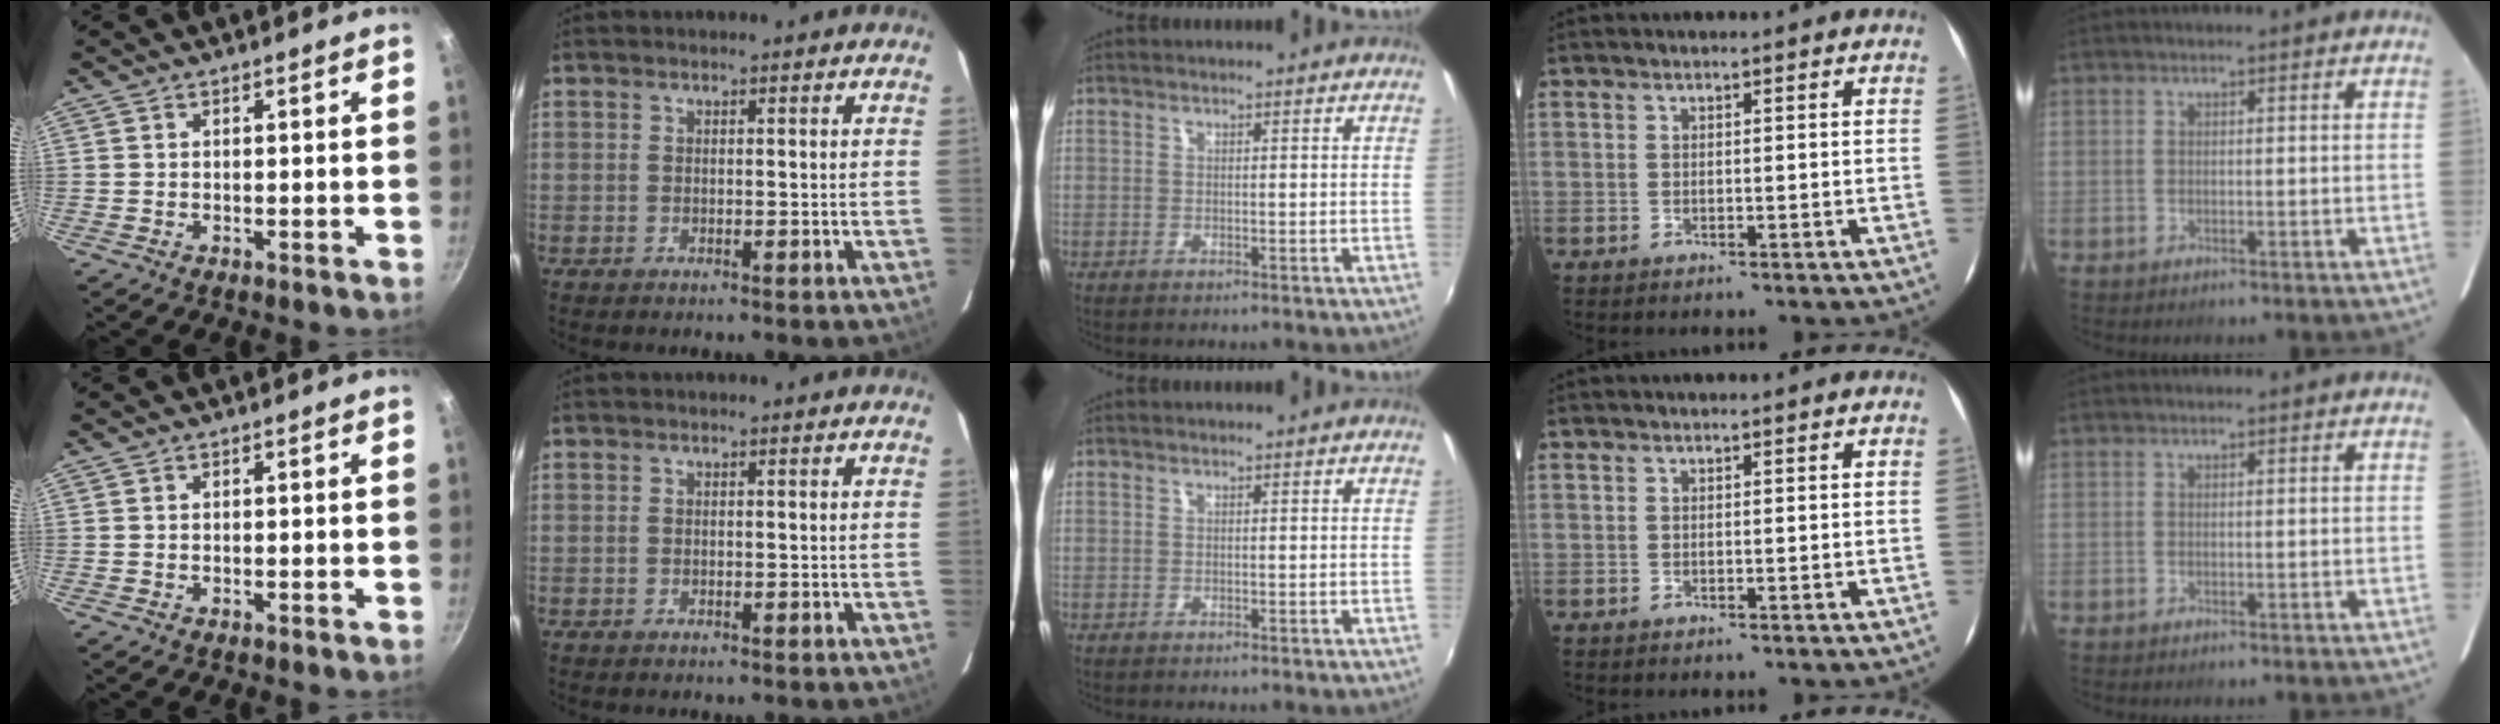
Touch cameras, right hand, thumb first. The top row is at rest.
{}